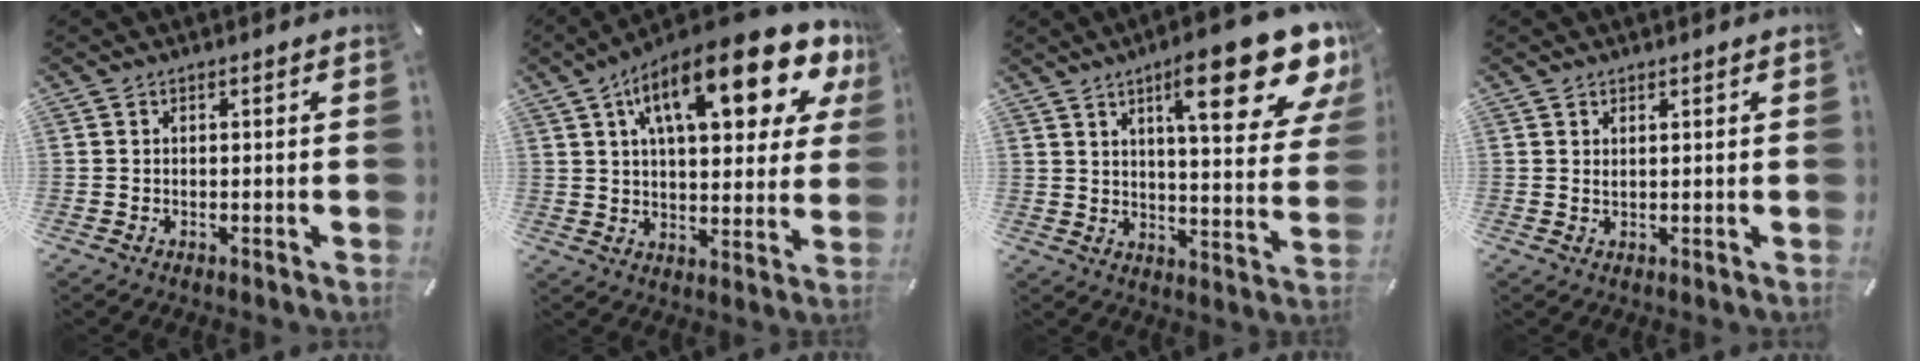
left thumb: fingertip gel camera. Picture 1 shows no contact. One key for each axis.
{"total": 21.7, "fx": 11.2, "fy": 8.2, "fz": 16.6, "tx": -0.252, "ty": -0.051, "tz": 0.176}
{"total": 22.1, "fx": 12.7, "fy": 6.9, "fz": 16.8, "tx": -0.234, "ty": -0.077, "tz": 0.196}
{"total": 1.1, "fx": 0.8, "fy": 0.4, "fz": 0.5, "tx": -0.009, "ty": 0.000, "tz": 0.016}